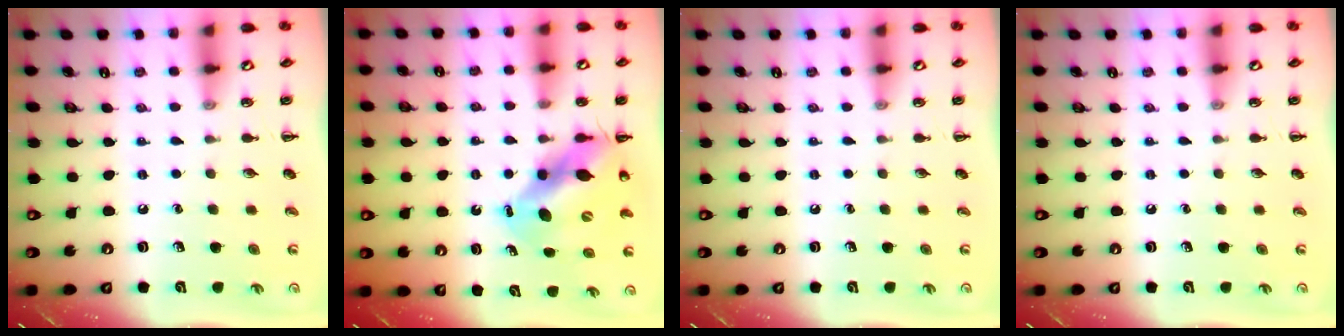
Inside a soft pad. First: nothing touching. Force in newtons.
{"total": 11.0, "press": 10.7, "slide": 2.5}
{"total": 0.0}
{"total": 0.0}